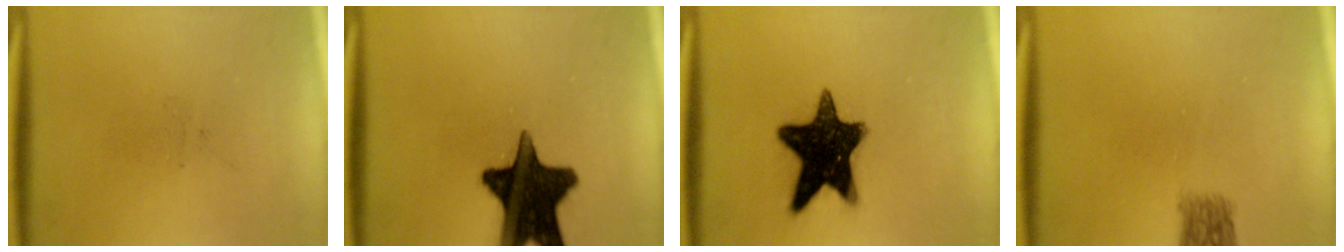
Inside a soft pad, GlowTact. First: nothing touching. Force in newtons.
{"total": 16.1}
{"total": 15.1}
{"total": 2.5}